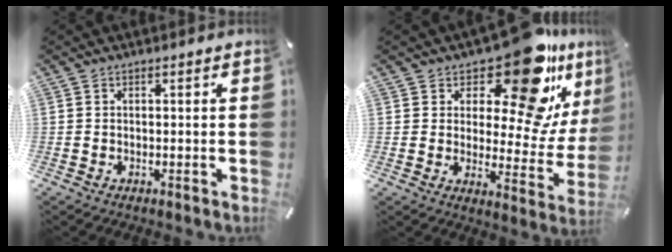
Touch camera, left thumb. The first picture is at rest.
{"total": 19.3, "force": [13.1, 7.2, 12.3], "torque": [-0.169, -0.111, 0.214]}